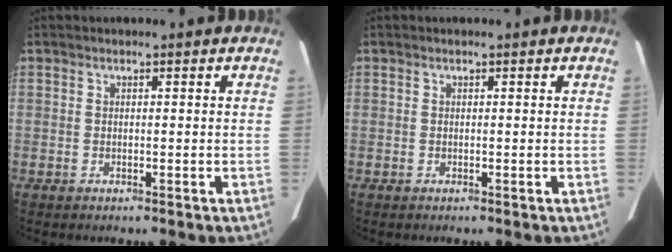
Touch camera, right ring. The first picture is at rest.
{"total": 0.0}